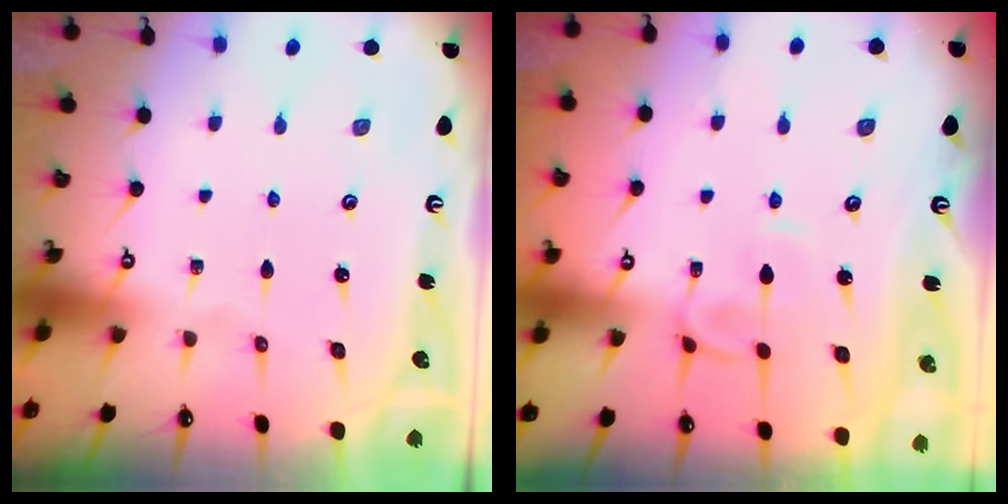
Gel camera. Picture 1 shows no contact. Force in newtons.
{"total": 2.5, "press": 2.4, "slide": 0.8}